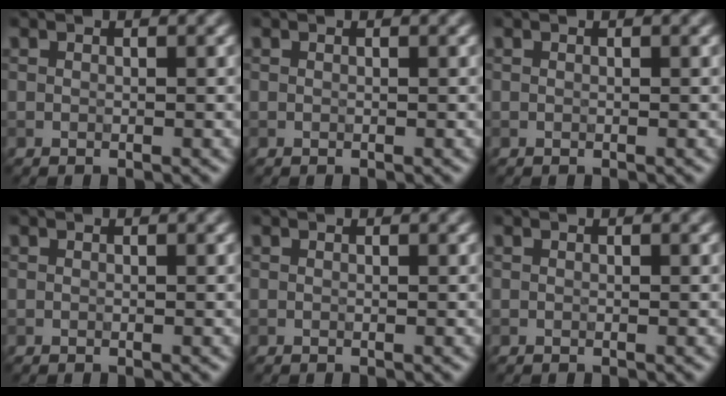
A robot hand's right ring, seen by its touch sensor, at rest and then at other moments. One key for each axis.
{"total": 0.0}
{"total": 0.0}
{"total": 0.0}
{"total": 0.0}
{"total": 0.0}